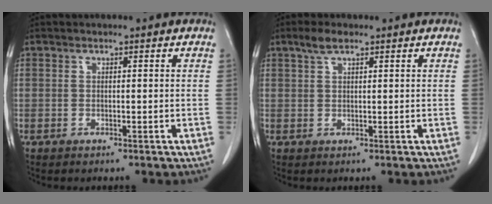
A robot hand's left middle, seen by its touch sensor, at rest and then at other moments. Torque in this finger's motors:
{"motor_torque": [0.70, -0.63, 0.00, 0.02]}